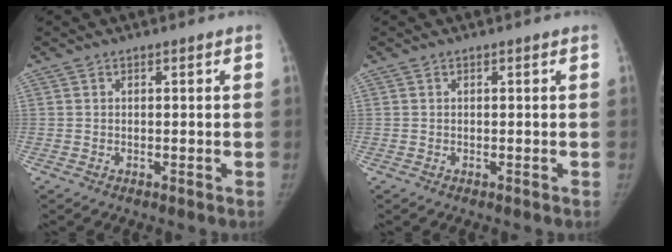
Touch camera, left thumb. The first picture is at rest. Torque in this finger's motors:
{"motor_torque": [0.03, 0.03, 0.32, -0.16, 0.03]}